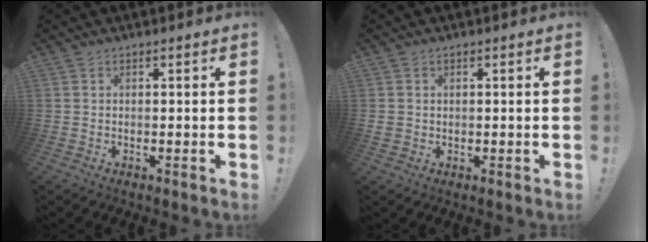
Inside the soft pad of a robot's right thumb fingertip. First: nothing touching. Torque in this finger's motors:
{"motor_torque": [-0.36, -0.08, 0.05, -0.14, 0.03]}